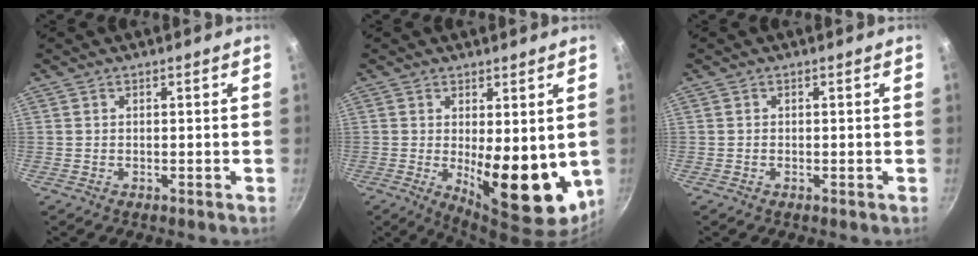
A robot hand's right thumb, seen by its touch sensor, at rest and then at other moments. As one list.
[{"total": 14.3, "force": [-0.7, 5.9, 13.0], "torque": [-0.152, -0.027, 0.007]}, {"total": 0.0}]